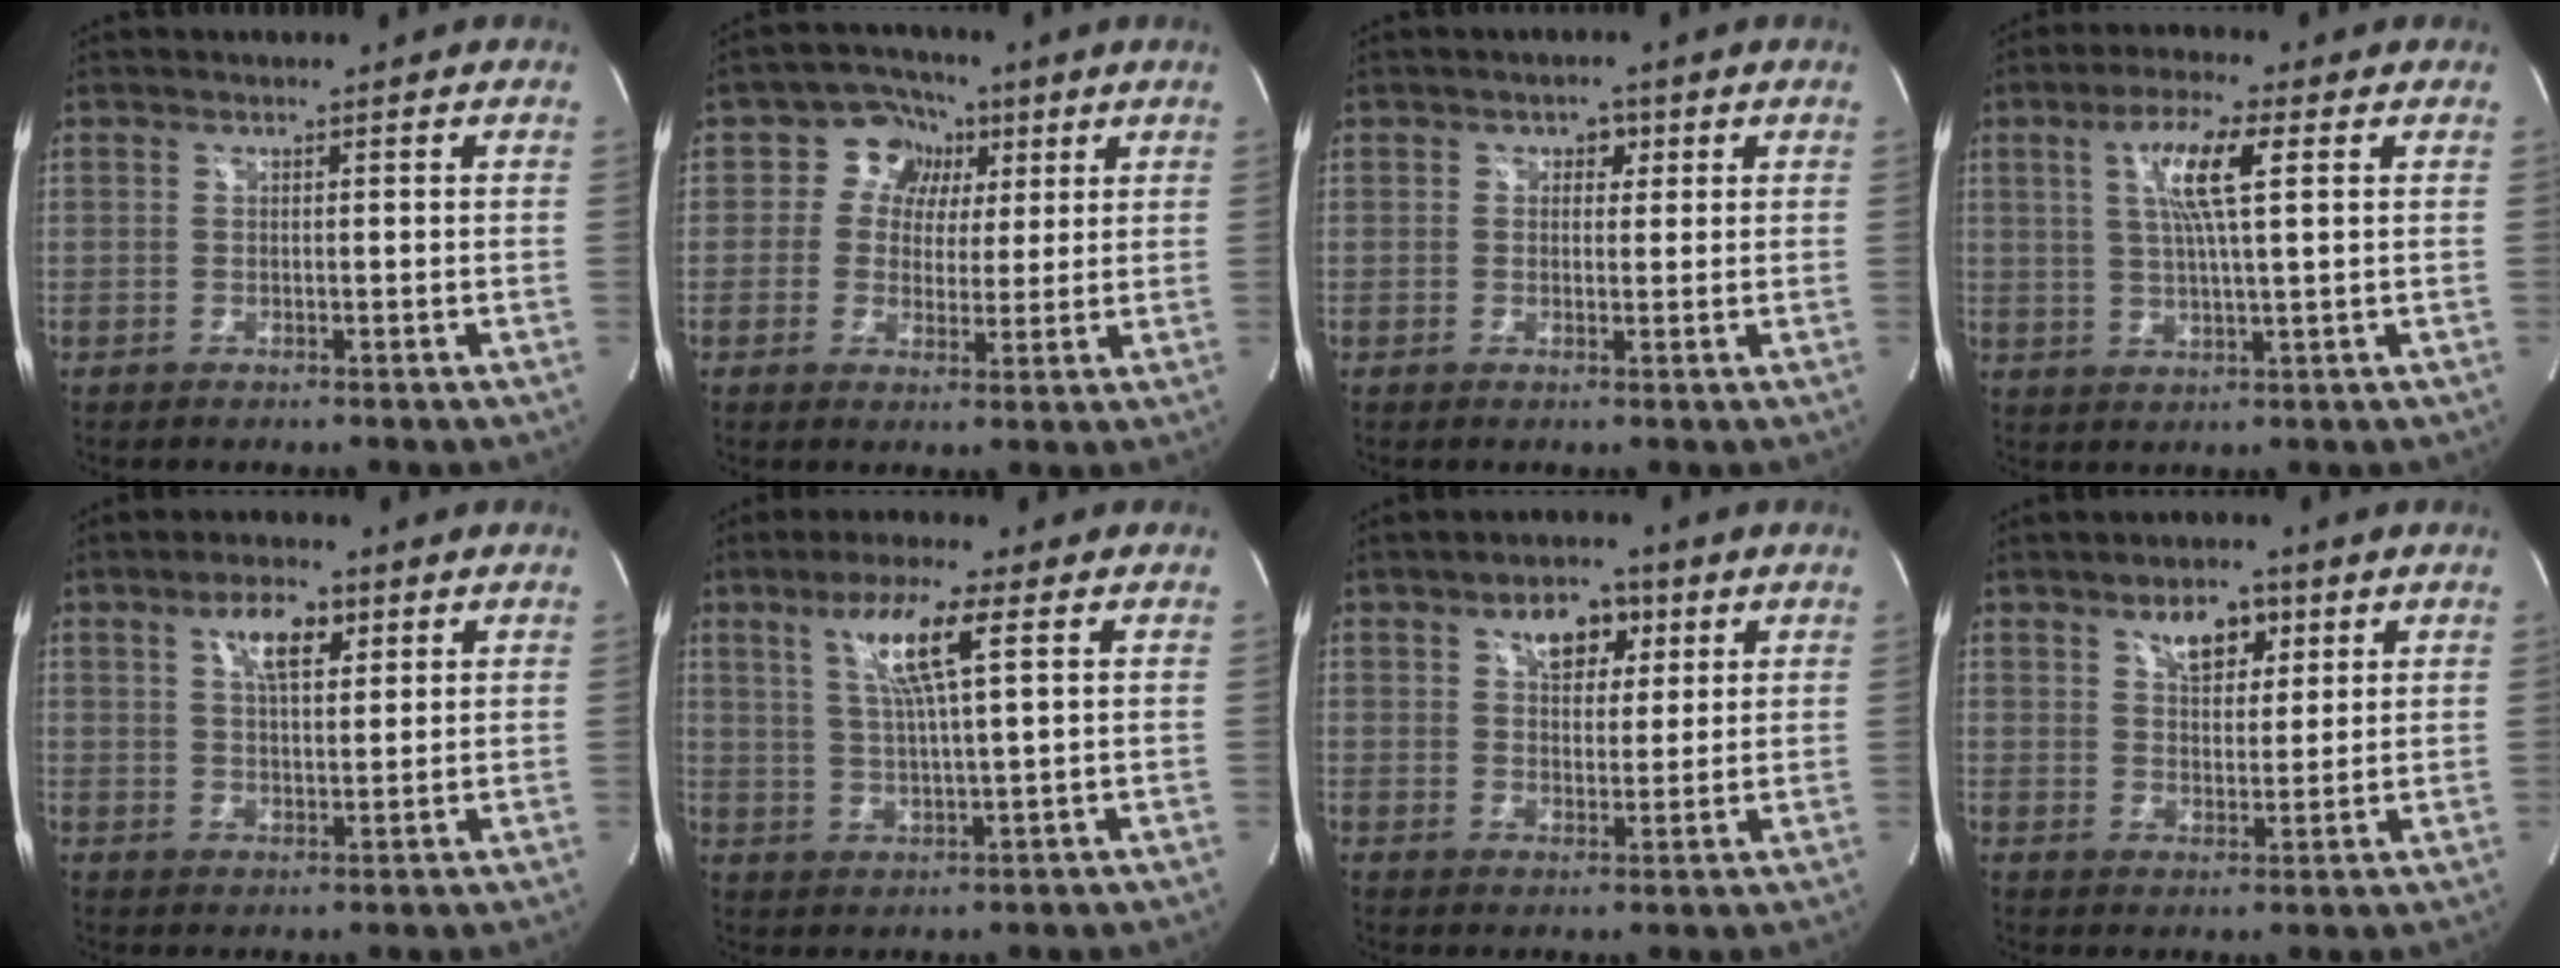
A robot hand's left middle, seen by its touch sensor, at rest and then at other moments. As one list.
[{"total": 6.8, "force": [2.0, 5.8, 2.8], "torque": [-0.037, 0.029, 0.033]}, {"total": 2.2, "force": [0.9, 1.5, 1.3], "torque": [-0.014, 0.010, 0.011]}, {"total": 8.5, "force": [2.6, 0.5, 8.0], "torque": [-0.153, 0.007, 0.048]}, {"total": 6.3, "force": [3.1, 2.2, 5.0], "torque": [-0.090, 0.008, 0.054]}, {"total": 8.6, "force": [3.6, 0.1, 7.8], "torque": [-0.149, 0.005, 0.069]}, {"total": 6.4, "force": [3.2, 3.8, 4.1], "torque": [-0.062, 0.015, 0.053]}, {"total": 6.1, "force": [3.4, 3.2, 4.0], "torque": [-0.063, 0.006, 0.058]}]